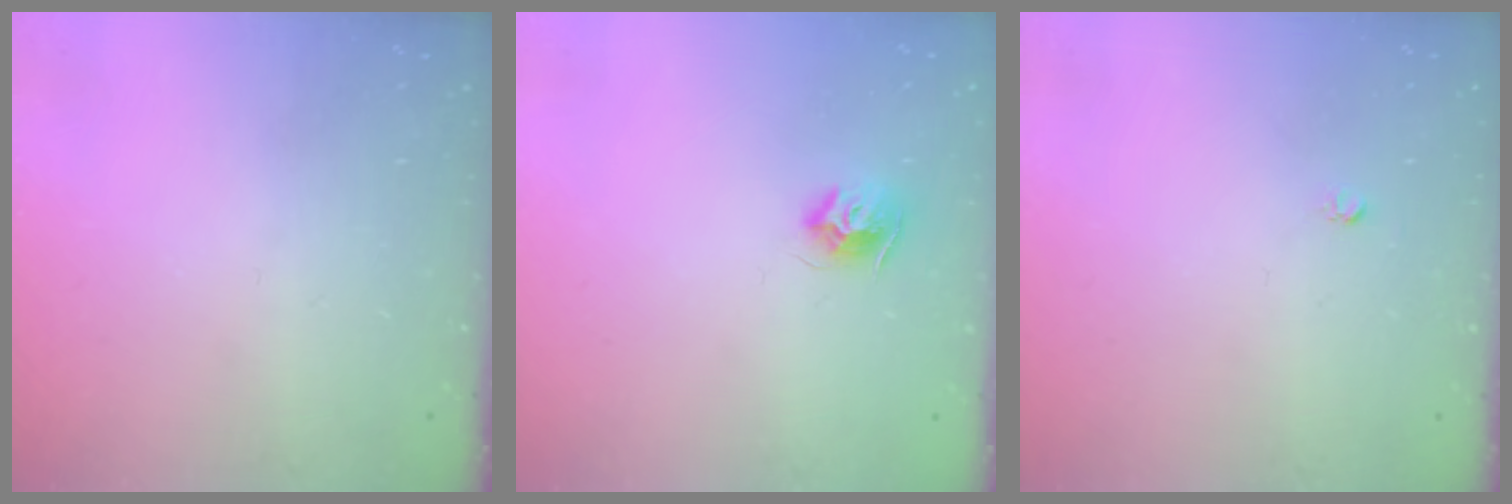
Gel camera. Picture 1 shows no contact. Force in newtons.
{"total": 8.1, "press": 8.1, "slide": 0.2}
{"total": 2.5, "press": 2.5, "slide": 0.2}